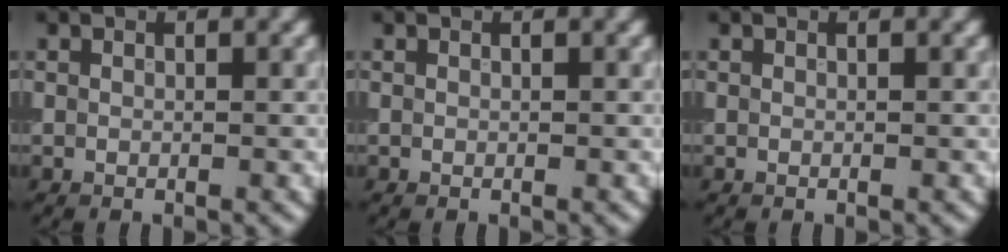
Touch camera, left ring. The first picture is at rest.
{"total": 0.0}
{"total": 0.0}